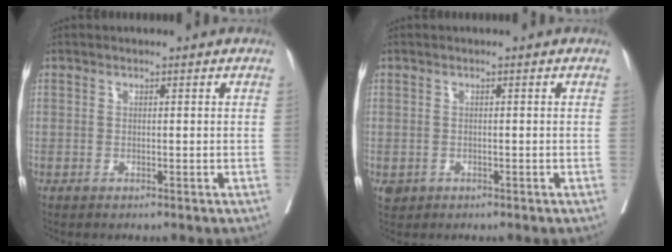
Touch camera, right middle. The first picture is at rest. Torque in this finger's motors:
{"motor_torque": [0.60, -0.55, 0.04, 0.04]}